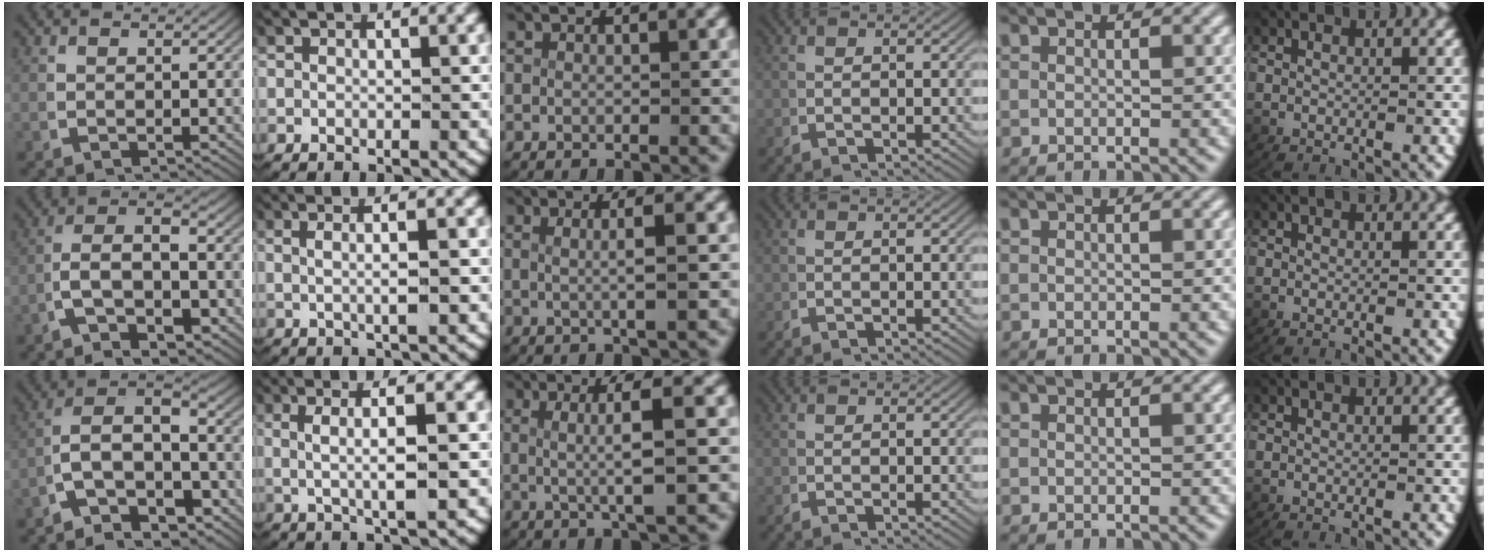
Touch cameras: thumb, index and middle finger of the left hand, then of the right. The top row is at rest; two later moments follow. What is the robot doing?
{"motion": "lift_and_place", "object": "towel"}